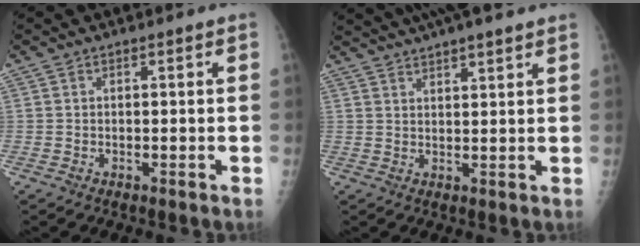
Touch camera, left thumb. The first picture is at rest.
{"total": 10.1, "force": [8.4, 1.3, 5.5], "torque": [-0.078, 0.009, 0.124]}